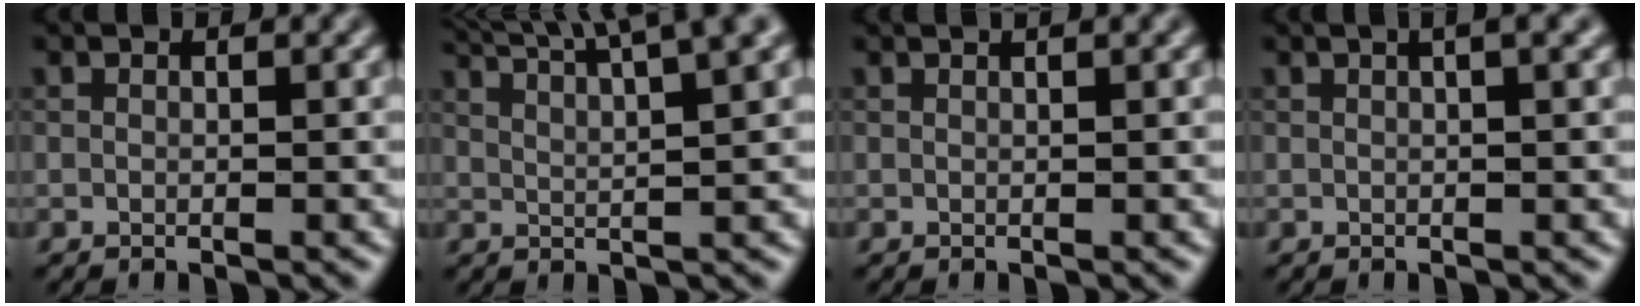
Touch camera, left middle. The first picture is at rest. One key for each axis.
{"total": 9.9, "fx": 7.3, "fy": 2.4, "fz": 6.2, "tx": -0.073, "ty": 0.040, "tz": 0.069}
{"total": 1.4, "fx": 0.9, "fy": 0.5, "fz": 0.9, "tx": -0.008, "ty": -0.002, "tz": 0.003}
{"total": 3.0, "fx": 1.3, "fy": 1.0, "fz": 2.5, "tx": -0.019, "ty": 0.001, "tz": 0.006}